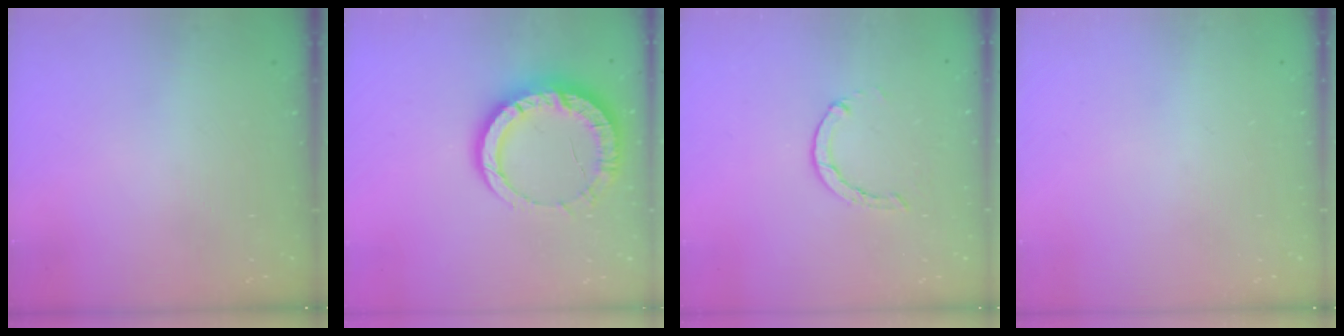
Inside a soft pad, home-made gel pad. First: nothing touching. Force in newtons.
{"total": 14.4, "press": 14.3, "slide": 1.4}
{"total": 1.3, "press": 1.2, "slide": 0.3}
{"total": 0.0}